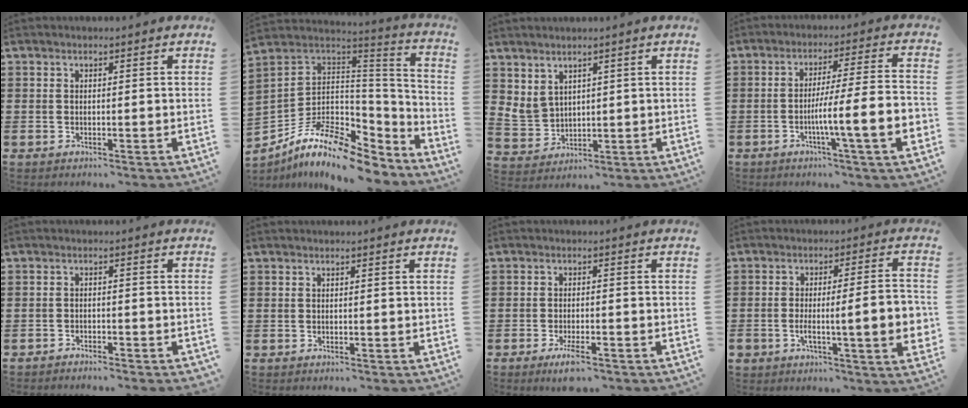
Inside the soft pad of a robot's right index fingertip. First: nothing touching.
{"total": 11.9, "force": [-7.8, 5.2, 7.3], "torque": [-0.149, 0.013, -0.140]}
{"total": 3.4, "force": [2.4, 2.2, 0.9], "torque": [-0.038, 0.001, 0.045]}
{"total": 9.7, "force": [-3.5, 0.1, 9.0], "torque": [-0.144, -0.011, -0.067]}
{"total": 1.7, "force": [-1.7, 0.2, 0.0], "torque": [-0.005, 0.005, -0.035]}
{"total": 0.0}
{"total": 3.5, "force": [-2.4, 0.5, 2.5], "torque": [-0.055, -0.006, -0.045]}
{"total": 8.8, "force": [-2.0, 1.9, 8.4], "torque": [-0.131, -0.008, -0.038]}